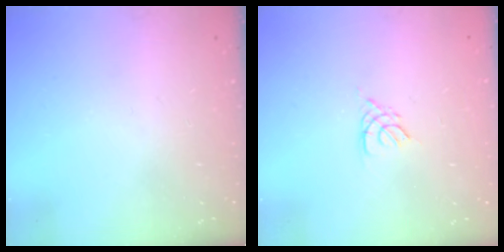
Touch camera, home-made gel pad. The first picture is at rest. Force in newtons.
{"total": 2.8, "press": 2.7, "slide": 0.5}